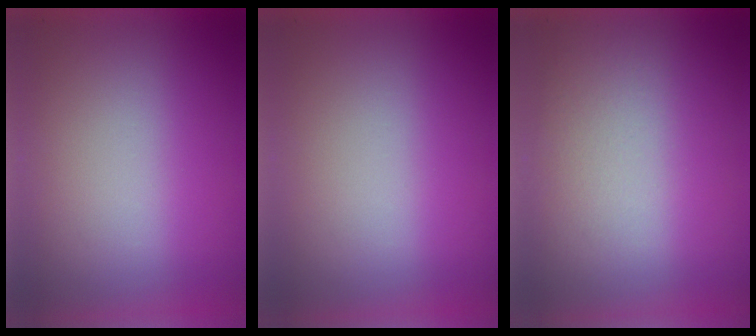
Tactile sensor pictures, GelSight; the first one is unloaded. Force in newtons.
{"total": 0.0}
{"total": 1.4}